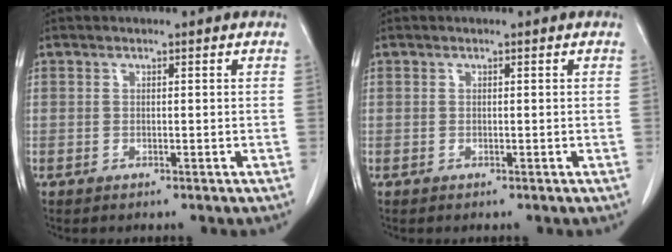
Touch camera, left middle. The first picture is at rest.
{"total": 0.0}